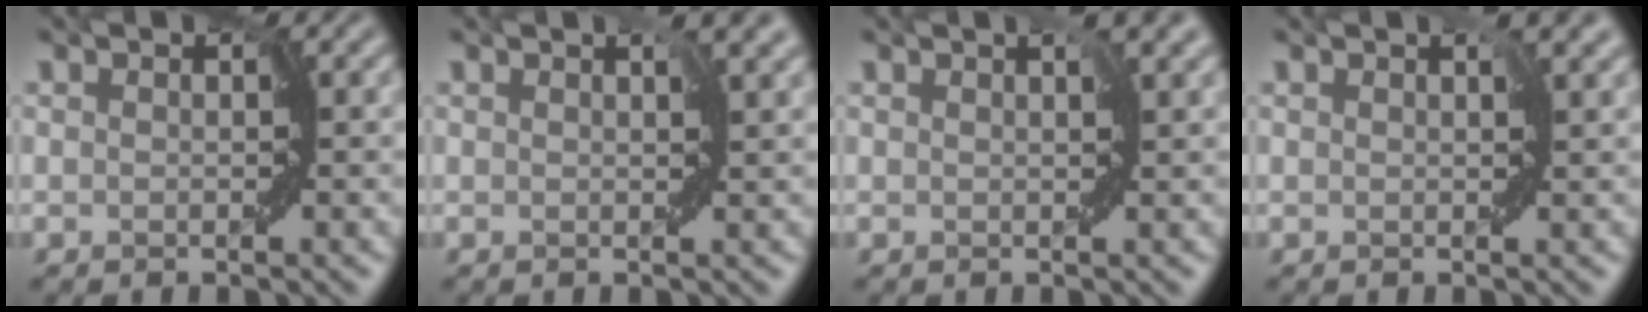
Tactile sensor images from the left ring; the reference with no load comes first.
{"total": 2.5, "force": [1.2, 1.0, 1.9], "torque": [-0.024, 0.005, 0.018]}
{"total": 1.8, "force": [0.9, 0.5, 1.5], "torque": [-0.023, 0.006, 0.018]}
{"total": 1.9, "force": [1.0, 0.7, 1.5], "torque": [-0.020, 0.004, 0.016]}